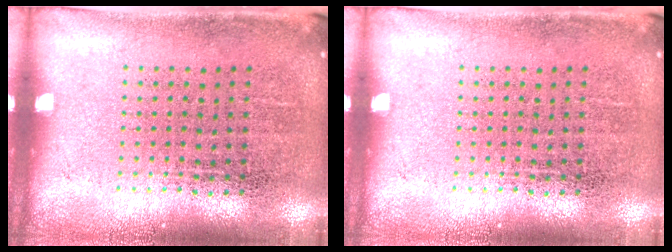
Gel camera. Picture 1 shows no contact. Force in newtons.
{"total": 0.0}